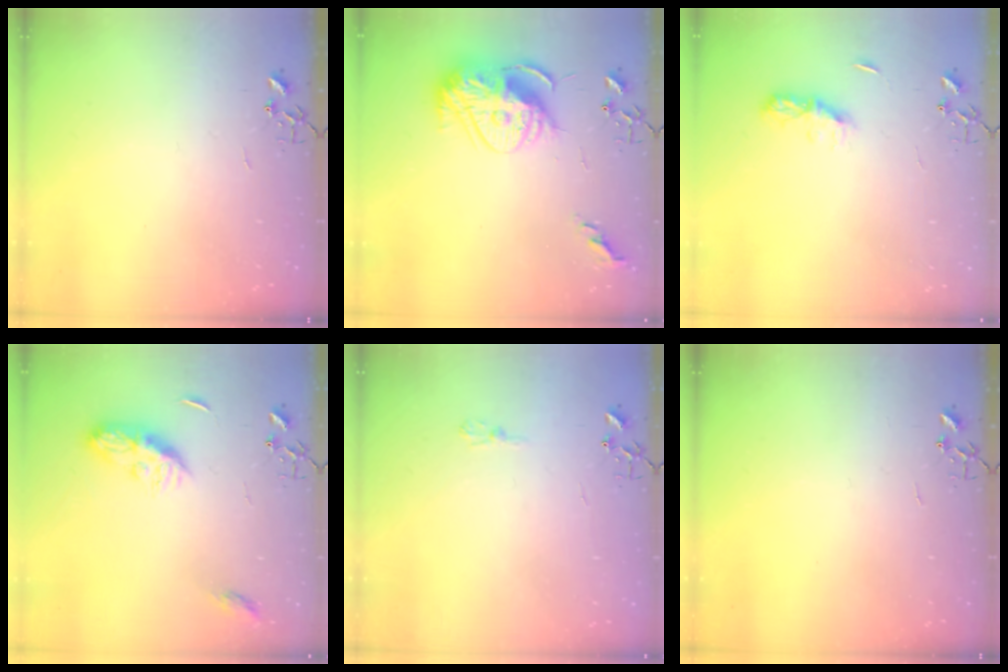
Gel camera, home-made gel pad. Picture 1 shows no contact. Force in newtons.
{"total": 15.6, "press": 15.6, "slide": 1.2}
{"total": 6.4, "press": 6.3, "slide": 0.7}
{"total": 8.8, "press": 8.8, "slide": 0.0}
{"total": 4.8, "press": 4.8, "slide": 0.5}
{"total": 0.0}